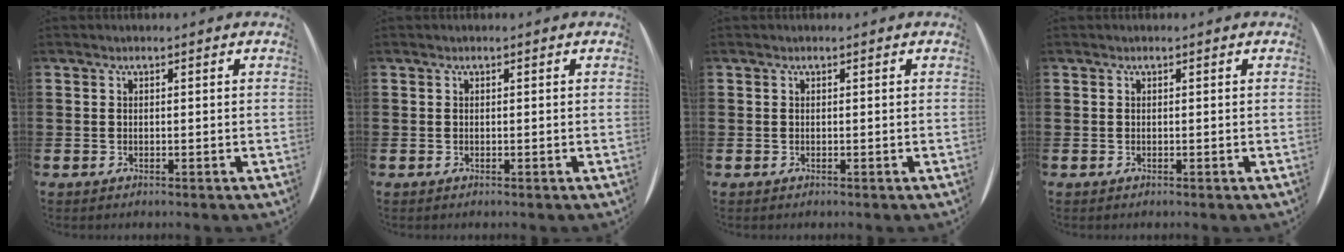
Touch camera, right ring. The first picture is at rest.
{"total": 0.0}
{"total": 0.0}
{"total": 0.0}